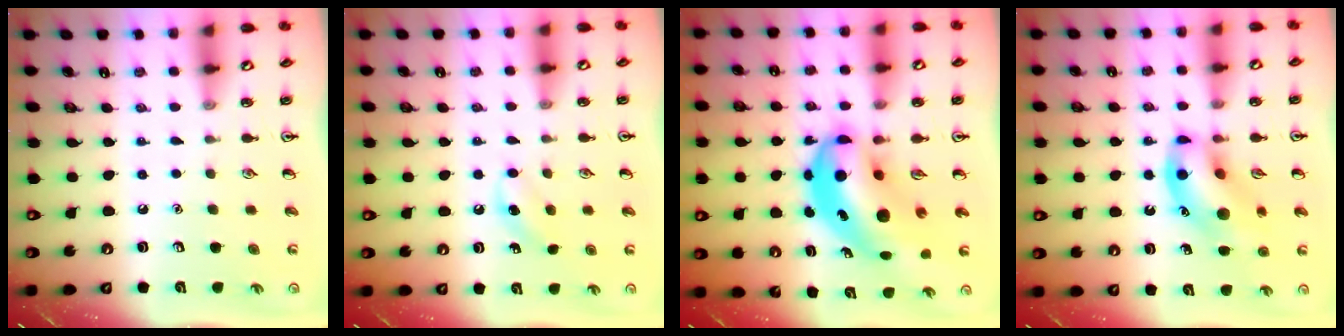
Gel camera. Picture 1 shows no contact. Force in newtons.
{"total": 7.0, "press": 6.7, "slide": 2.1}
{"total": 13.1, "press": 12.5, "slide": 3.9}
{"total": 13.7, "press": 13.4, "slide": 2.7}